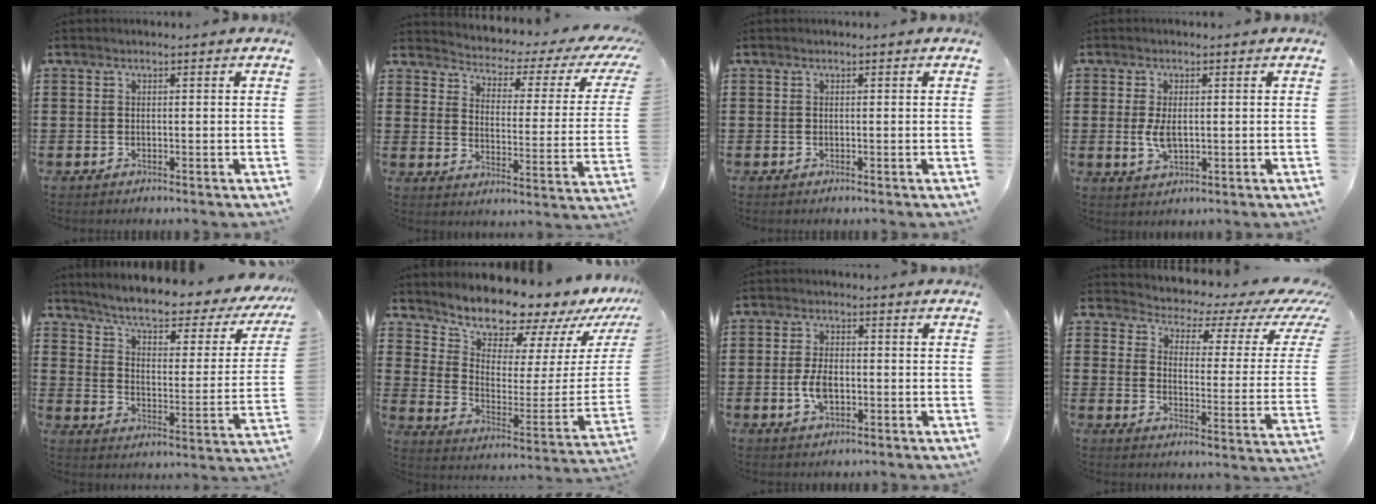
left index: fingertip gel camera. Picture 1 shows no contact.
{"total": 2.5, "force": [1.8, 0.9, 1.5], "torque": [-0.045, -0.025, 0.021]}
{"total": 0.0}
{"total": 3.9, "force": [0.1, 2.0, 3.4], "torque": [-0.081, -0.002, -0.002]}
{"total": 6.4, "force": [5.1, 0.8, 3.8], "torque": [-0.087, -0.036, 0.079]}
{"total": 10.2, "force": [10.0, 2.0, 1.3], "torque": [-0.053, -0.103, 0.169]}
{"total": 4.6, "force": [-0.7, 2.4, 3.9], "torque": [-0.091, -0.003, -0.018]}
{"total": 2.9, "force": [2.2, 1.2, 1.5], "torque": [-0.039, -0.030, 0.027]}